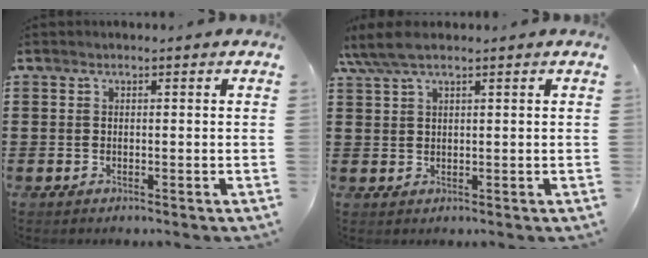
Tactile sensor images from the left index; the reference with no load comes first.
{"total": 4.5, "force": [3.0, 0.9, 3.3], "torque": [-0.075, 0.004, 0.054]}